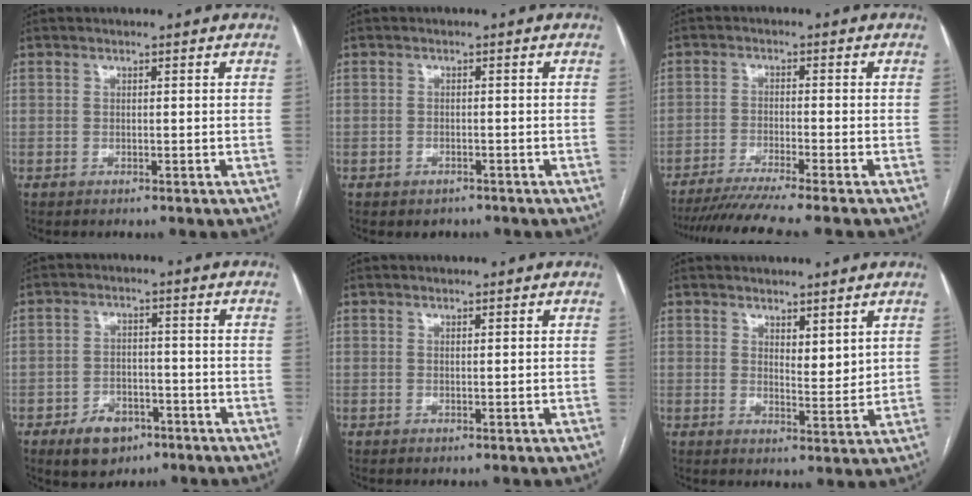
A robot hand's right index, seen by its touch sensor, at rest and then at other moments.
{"total": 1.9, "force": [-1.4, 1.3, 0.4], "torque": [-0.009, 0.003, -0.013]}
{"total": 10.2, "force": [-8.7, -1.5, 5.1], "torque": [-0.062, -0.029, -0.137]}
{"total": 6.3, "force": [-3.8, 4.0, 3.1], "torque": [-0.054, 0.004, -0.053]}
{"total": 0.0}
{"total": 3.5, "force": [2.3, 1.2, 2.3], "torque": [-0.037, -0.014, 0.044]}